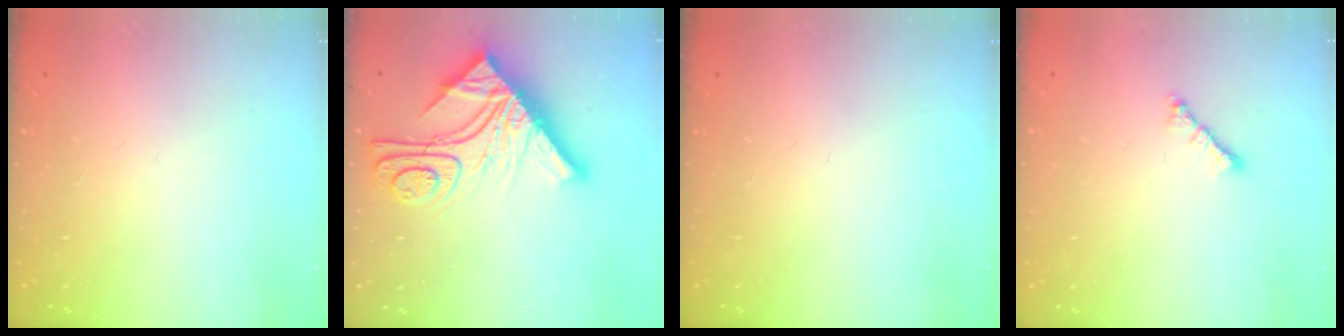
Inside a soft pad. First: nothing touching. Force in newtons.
{"total": 21.2, "press": 21.1, "slide": 1.8}
{"total": 0.0}
{"total": 1.8, "press": 1.7, "slide": 0.6}